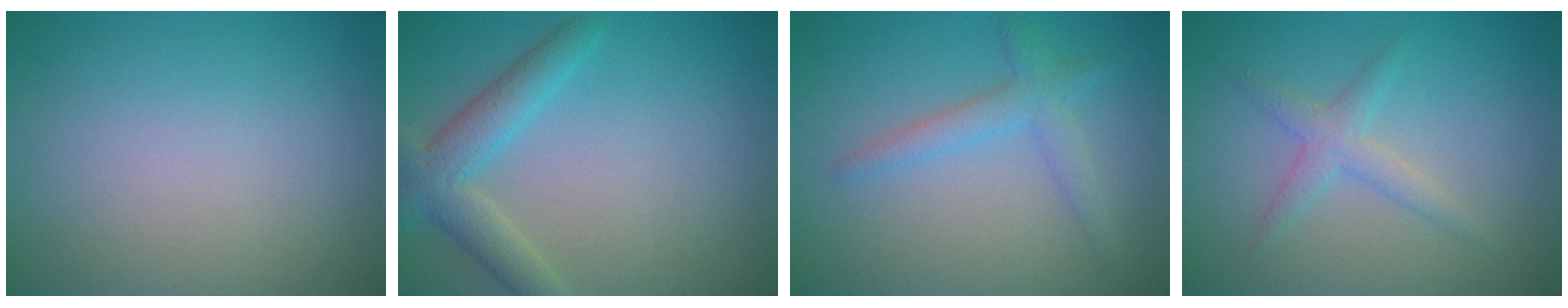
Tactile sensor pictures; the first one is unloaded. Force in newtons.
{"total": 4.1, "press": 4.1, "slide": 0.2}
{"total": 2.6, "press": 2.6, "slide": 0.1}
{"total": 2.1, "press": 2.1, "slide": 0.1}